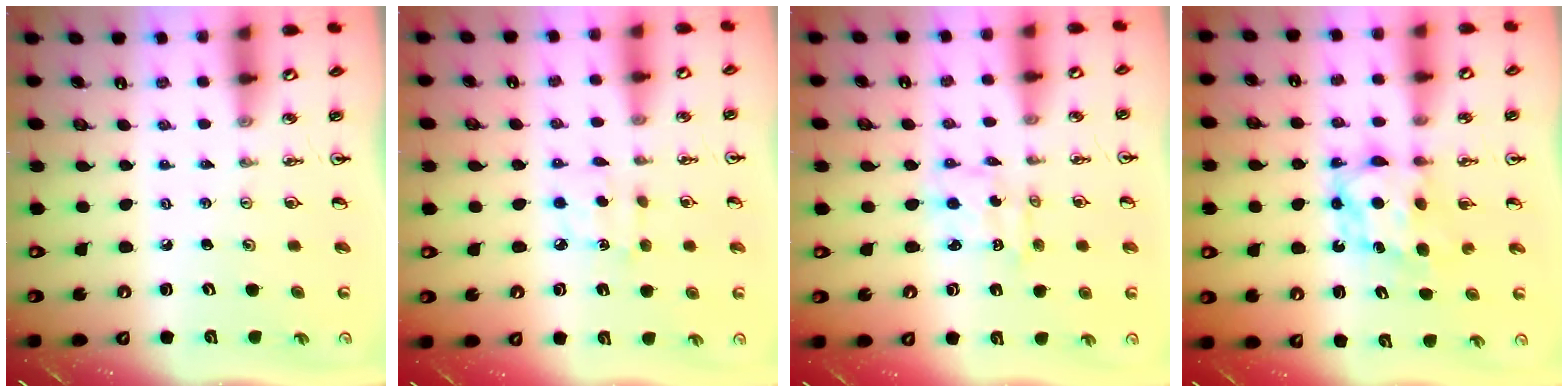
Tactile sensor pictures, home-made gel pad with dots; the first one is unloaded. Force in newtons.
{"total": 7.5, "press": 7.5, "slide": 0.6}
{"total": 1.9, "press": 1.9, "slide": 0.1}
{"total": 6.9, "press": 6.9, "slide": 0.5}